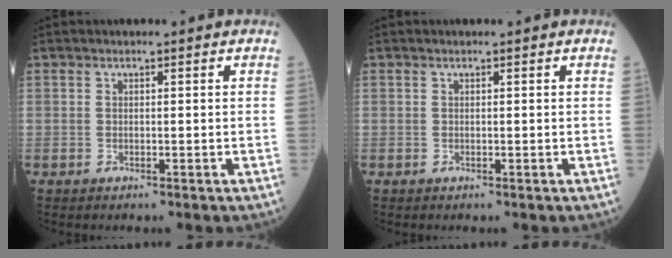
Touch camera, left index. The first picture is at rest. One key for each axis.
{"total": 0.0}